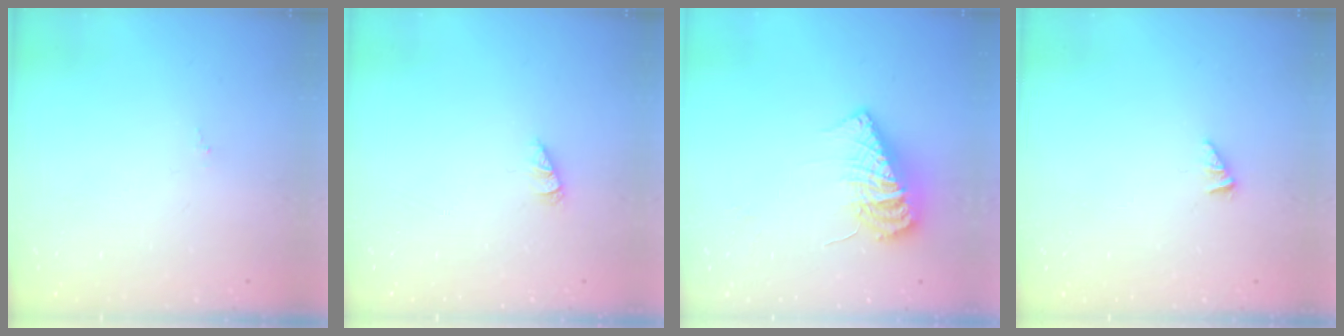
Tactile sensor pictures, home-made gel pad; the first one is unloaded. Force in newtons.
{"total": 1.0, "press": 1.0, "slide": 0.2}
{"total": 11.6, "press": 11.5, "slide": 1.1}
{"total": 0.8, "press": 0.8, "slide": 0.2}